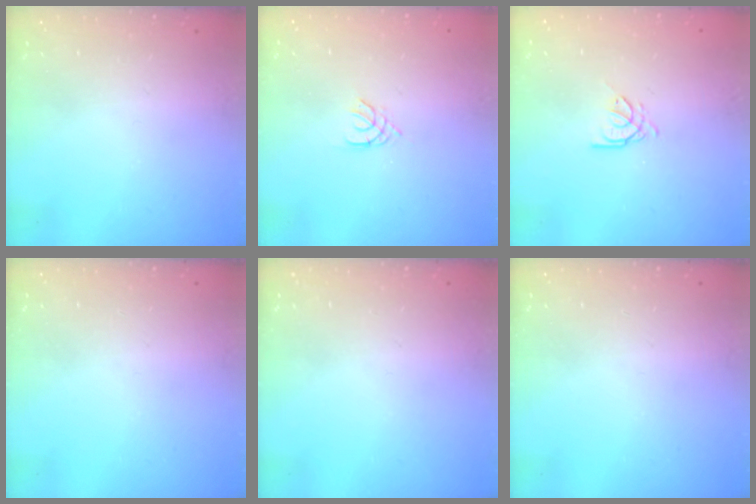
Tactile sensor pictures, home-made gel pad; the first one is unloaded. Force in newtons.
{"total": 1.4, "press": 1.4, "slide": 0.3}
{"total": 0.9, "press": 0.8, "slide": 0.2}
{"total": 0.0}
{"total": 0.0}
{"total": 0.0}